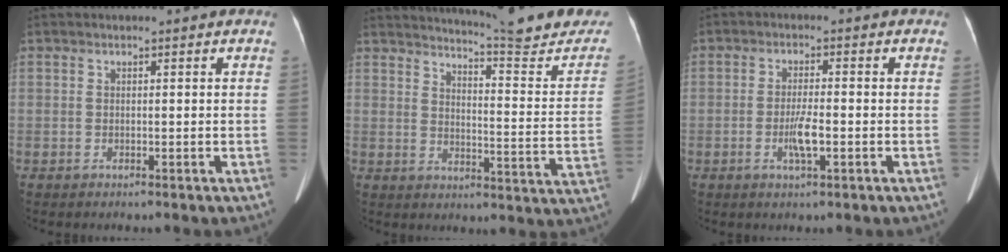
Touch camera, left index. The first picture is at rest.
{"total": 19.4, "force": [18.2, 0.7, 6.8], "torque": [-0.096, -0.089, 0.216]}
{"total": 4.0, "force": [-1.3, 0.5, 3.7], "torque": [-0.073, -0.003, -0.024]}